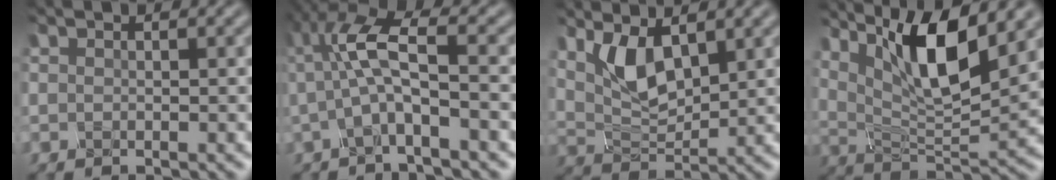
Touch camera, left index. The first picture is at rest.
{"total": 4.8, "force": [-0.3, 1.1, 4.7], "torque": [-0.098, 0.011, -0.009]}
{"total": 4.7, "force": [1.6, 2.2, 3.8], "torque": [-0.078, -0.011, 0.034]}
{"total": 10.5, "force": [5.0, 3.0, 8.7], "torque": [-0.144, -0.001, 0.091]}